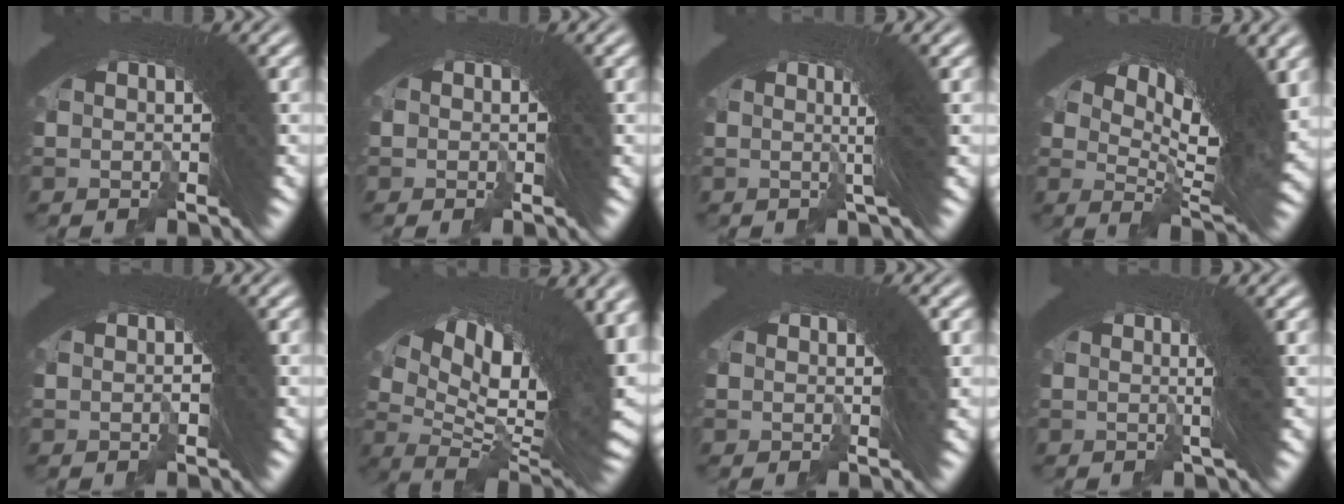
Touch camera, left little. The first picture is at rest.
{"total": 1.2, "force": [-0.7, -0.3, -0.9], "torque": [0.009, -0.006, -0.008]}
{"total": 4.1, "force": [1.4, 1.3, 3.6], "torque": [-0.051, 0.026, 0.007]}
{"total": 10.0, "force": [1.7, 4.1, 8.9], "torque": [-0.139, 0.000, 0.027]}
{"total": 1.0, "force": [0.0, 0.8, 0.6], "torque": [-0.001, 0.009, -0.004]}
{"total": 15.1, "force": [-1.1, 8.6, 12.4], "torque": [-0.200, -0.040, 0.001]}
{"total": 0.6, "force": [-0.1, 0.2, 0.6], "torque": [-0.013, 0.003, -0.003]}
{"total": 2.5, "force": [0.6, 0.6, 2.4], "torque": [-0.037, 0.016, -0.003]}